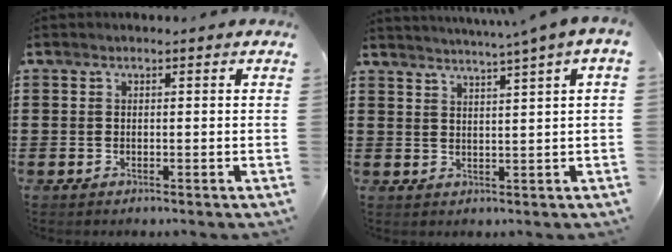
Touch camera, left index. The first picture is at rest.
{"total": 2.3, "force": [1.6, -1.1, 1.1], "torque": [-0.025, -0.013, 0.025]}